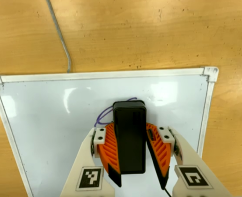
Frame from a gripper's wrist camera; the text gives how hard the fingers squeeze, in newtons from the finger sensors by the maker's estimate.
{"total": 14.3, "left": 15.9, "right": 12.8}